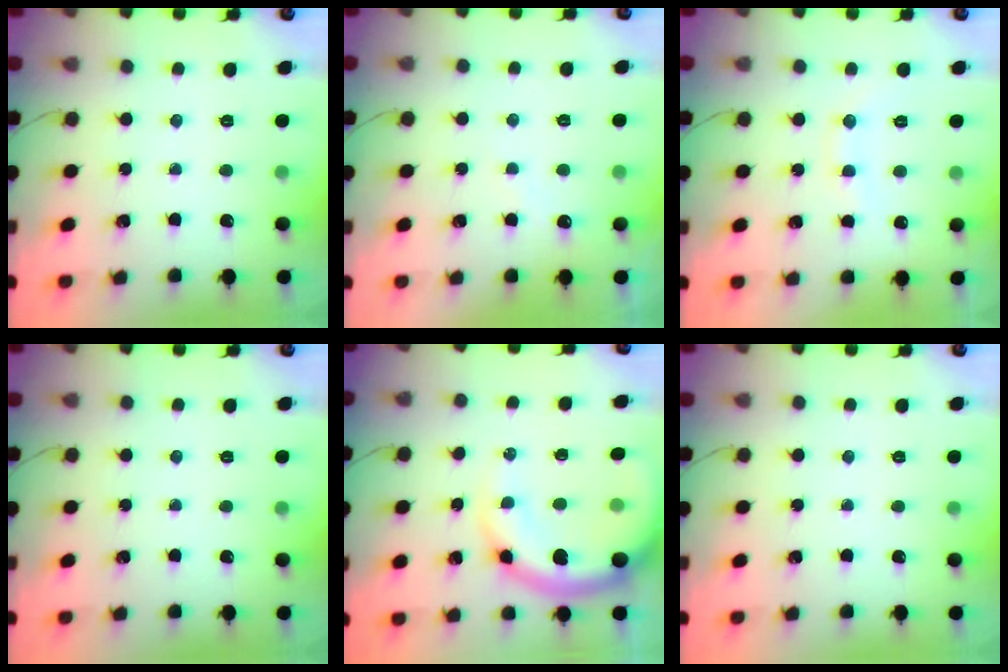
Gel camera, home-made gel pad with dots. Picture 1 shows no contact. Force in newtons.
{"total": 3.9, "press": 3.8, "slide": 0.8}
{"total": 8.4, "press": 8.2, "slide": 1.7}
{"total": 0.0}
{"total": 9.9, "press": 9.5, "slide": 2.9}
{"total": 0.0}